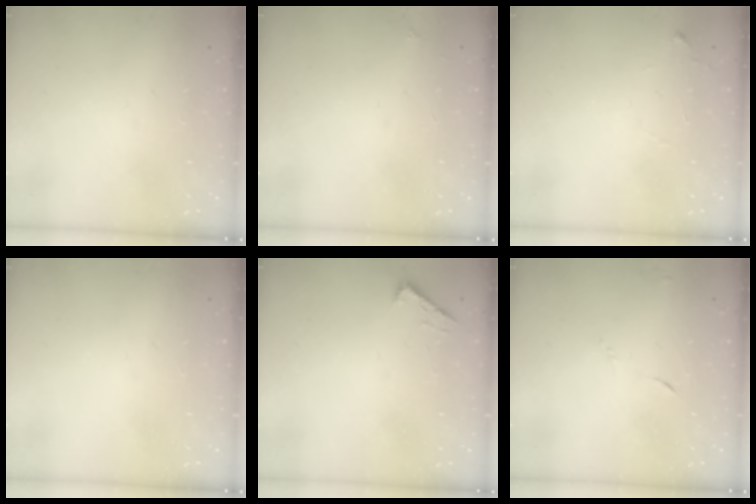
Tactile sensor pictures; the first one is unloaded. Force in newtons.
{"total": 2.1, "press": 2.1, "slide": 0.3}
{"total": 6.7, "press": 6.7, "slide": 0.9}
{"total": 0.0}
{"total": 2.5, "press": 2.5, "slide": 0.3}
{"total": 5.2, "press": 5.1, "slide": 0.6}